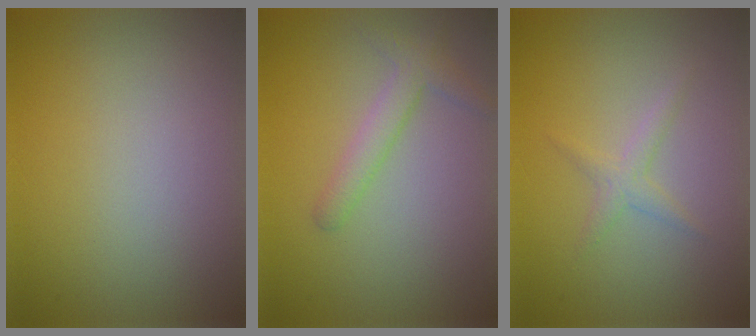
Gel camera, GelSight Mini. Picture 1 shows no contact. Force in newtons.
{"total": 2.2, "press": 2.2, "slide": 0.1}
{"total": 1.3, "press": 1.3, "slide": 0.0}